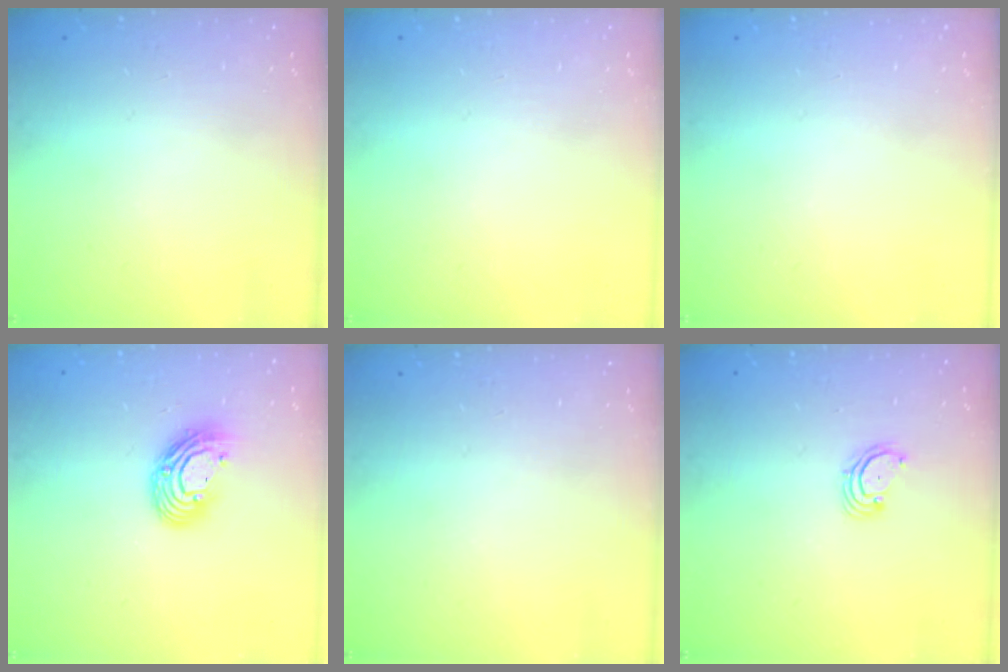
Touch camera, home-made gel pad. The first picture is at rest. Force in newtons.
{"total": 0.0}
{"total": 0.0}
{"total": 11.4, "press": 11.4, "slide": 0.8}
{"total": 0.0}
{"total": 2.6, "press": 2.6, "slide": 0.3}